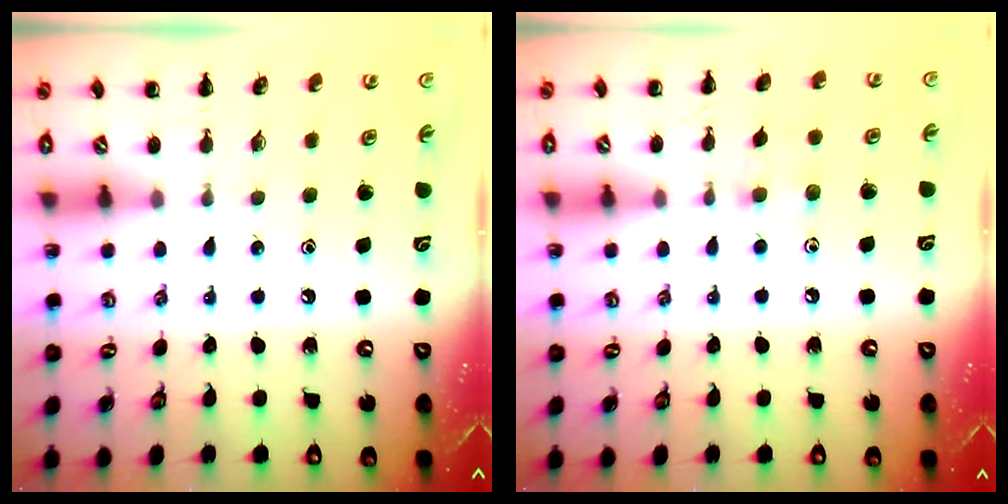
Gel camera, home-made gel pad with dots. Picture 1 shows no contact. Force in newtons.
{"total": 3.5, "press": 3.4, "slide": 1.1}